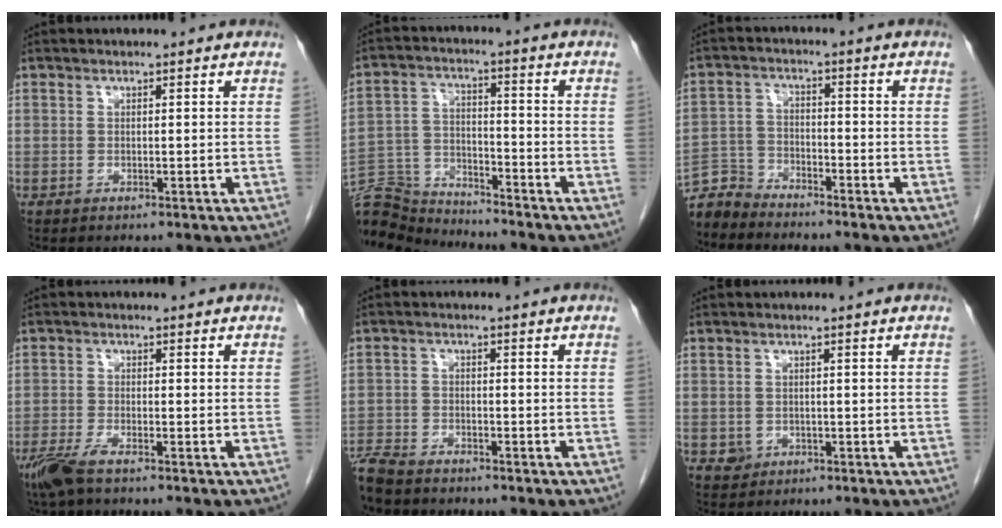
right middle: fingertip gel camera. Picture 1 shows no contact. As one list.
[{"total": 10.4, "force": [-10.4, 0.6, 0.3], "torque": [-0.009, 0.012, -0.195]}, {"total": 5.0, "force": [-4.9, 0.9, -0.7], "torque": [0.012, -0.003, -0.097]}, {"total": 4.3, "force": [-3.1, 0.7, 3.0], "torque": [-0.068, -0.011, -0.061]}, {"total": 6.2, "force": [-5.6, 1.8, 1.9], "torque": [-0.035, -0.014, -0.102]}, {"total": 1.6, "force": [-0.5, 1.5, 0.4], "torque": [-0.004, 0.004, -0.002]}]